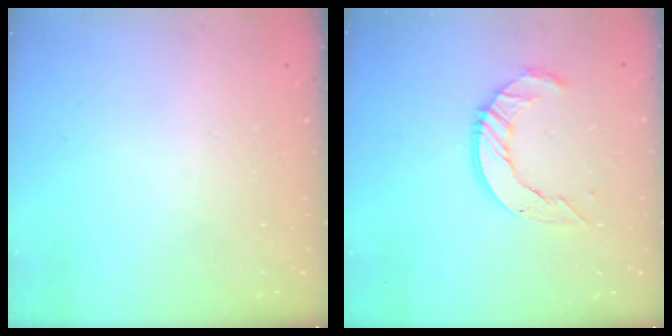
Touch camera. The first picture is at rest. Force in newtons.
{"total": 10.8, "press": 10.8, "slide": 1.0}